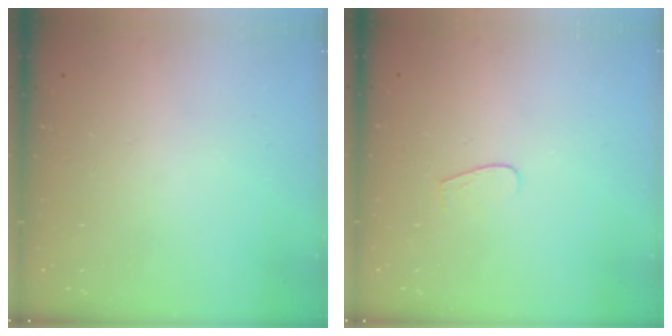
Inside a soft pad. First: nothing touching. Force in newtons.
{"total": 3.3, "press": 3.3, "slide": 0.2}